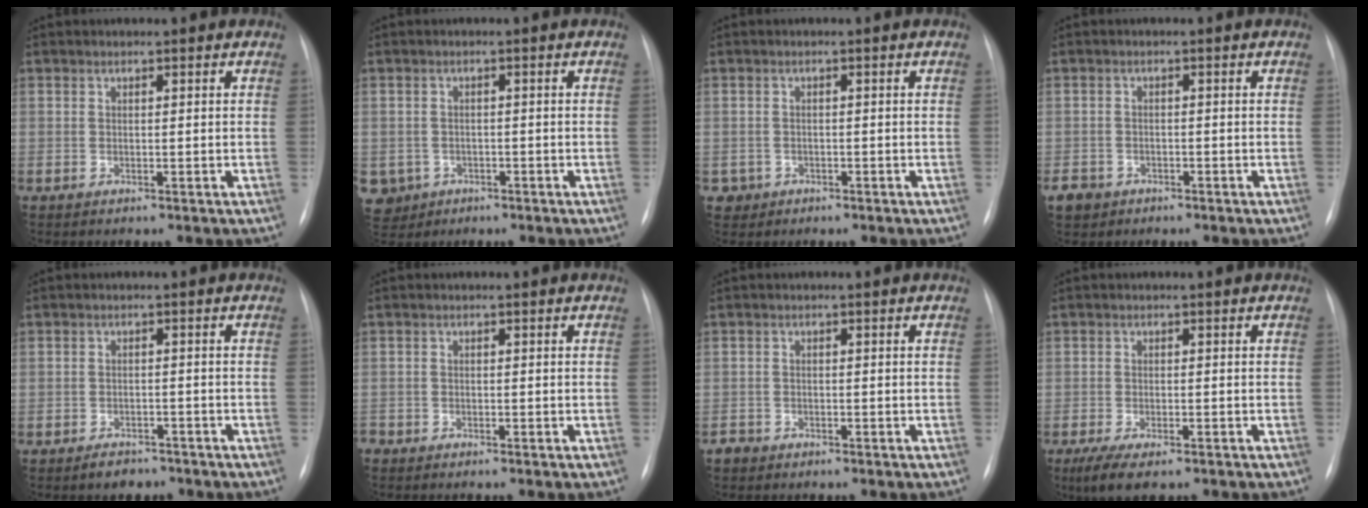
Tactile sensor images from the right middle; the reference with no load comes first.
{"total": 6.4, "force": [-2.8, 5.7, 0.9], "torque": [-0.033, 0.005, -0.039]}
{"total": 1.9, "force": [-0.9, 1.7, -0.2], "torque": [0.002, 0.007, -0.015]}
{"total": 3.3, "force": [-2.2, 2.5, 0.3], "torque": [-0.012, 0.004, -0.037]}
{"total": 2.9, "force": [-2.3, 1.6, 0.8], "torque": [-0.018, 0.002, -0.028]}
{"total": 1.2, "force": [-1.2, 0.4, 0.1], "torque": [-0.003, -0.002, -0.022]}
{"total": 1.3, "force": [-1.1, 0.8, -0.1], "torque": [-0.006, 0.001, -0.021]}
{"total": 5.8, "force": [-3.9, 1.7, 3.9], "torque": [-0.071, -0.014, -0.060]}